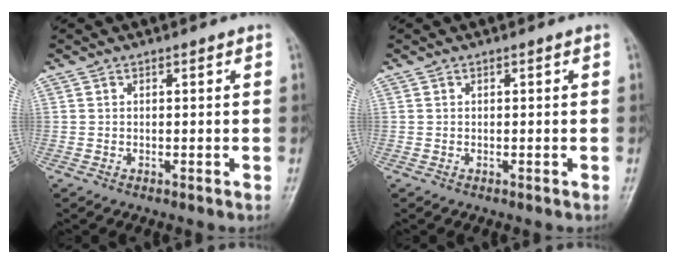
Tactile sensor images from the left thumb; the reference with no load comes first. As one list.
[{"total": 0.0}]